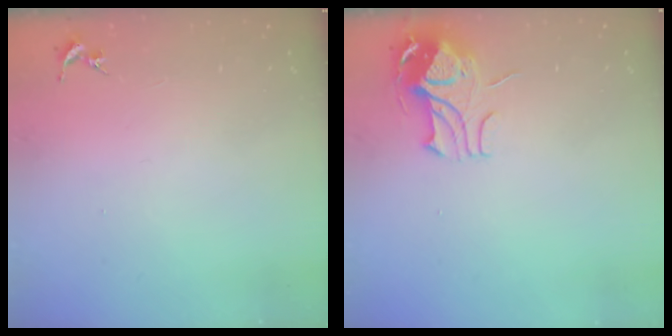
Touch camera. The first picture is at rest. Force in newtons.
{"total": 9.6, "press": 9.6, "slide": 1.1}